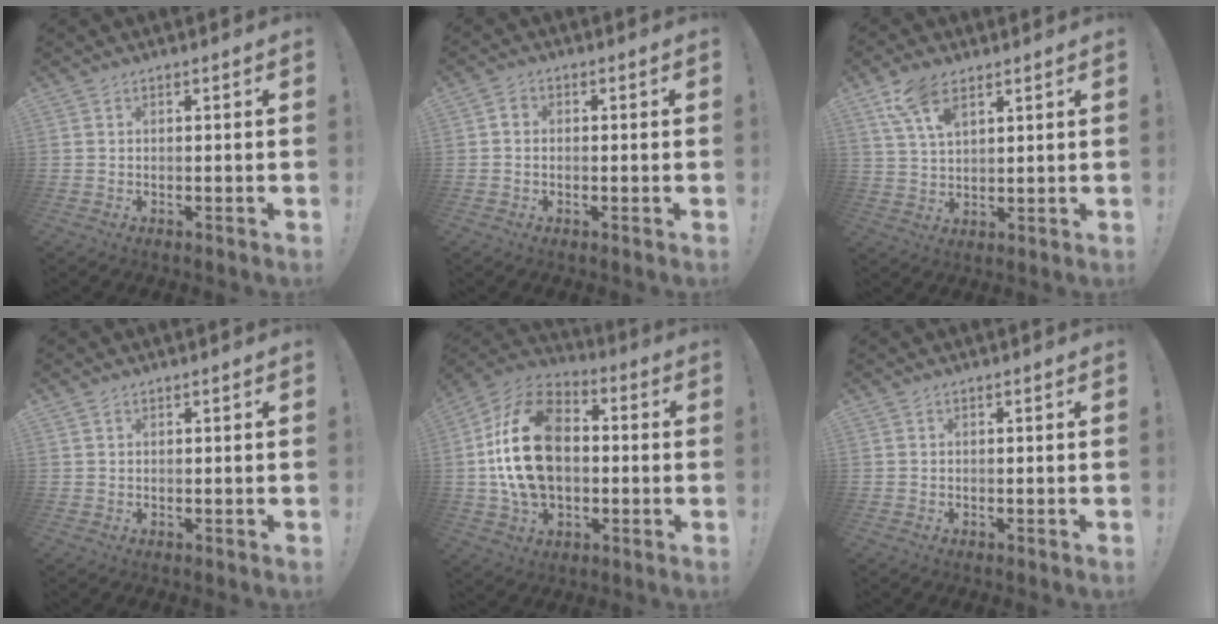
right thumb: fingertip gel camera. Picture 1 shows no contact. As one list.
[{"total": 2.2, "force": [-0.8, 1.7, 1.2], "torque": [-0.023, 0.012, -0.012]}, {"total": 9.2, "force": [5.8, 4.1, 5.9], "torque": [-0.103, -0.022, 0.109]}, {"total": 0.9, "force": [0.7, 0.5, 0.2], "torque": [0.002, -0.003, 0.014]}, {"total": 23.6, "force": [1.1, 16.2, 17.1], "torque": [-0.305, 0.023, 0.032]}, {"total": 0.0}]